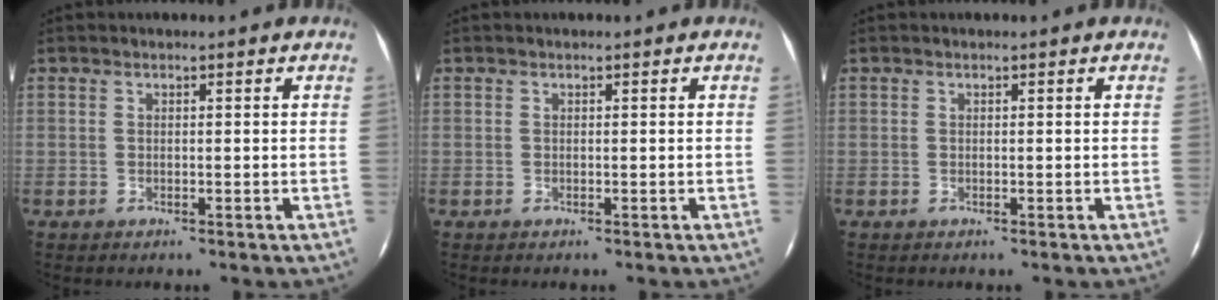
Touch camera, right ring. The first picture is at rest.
{"total": 0.0}
{"total": 0.0}